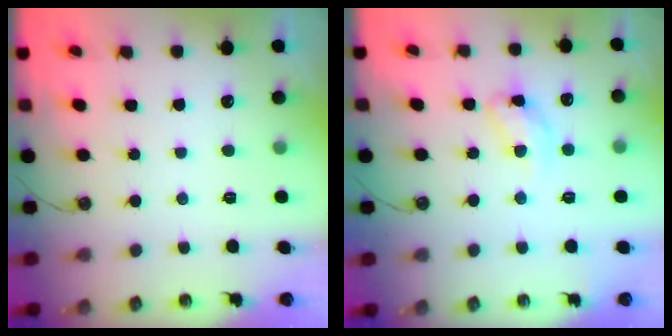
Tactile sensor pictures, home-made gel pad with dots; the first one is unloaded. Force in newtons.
{"total": 11.1, "press": 11.0, "slide": 0.7}